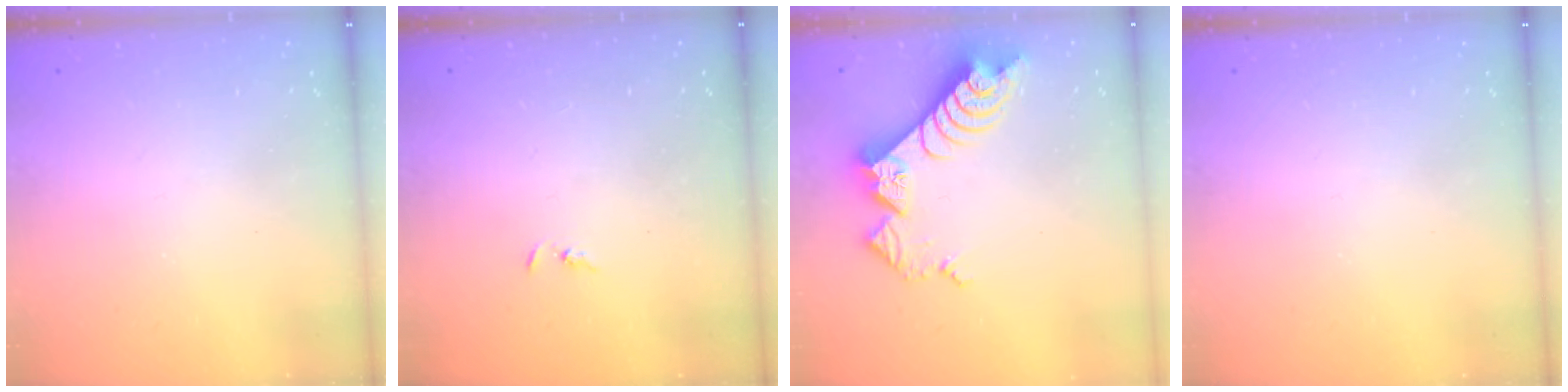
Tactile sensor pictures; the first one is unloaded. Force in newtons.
{"total": 1.3, "press": 1.2, "slide": 0.3}
{"total": 11.2, "press": 11.1, "slide": 1.4}
{"total": 0.0}